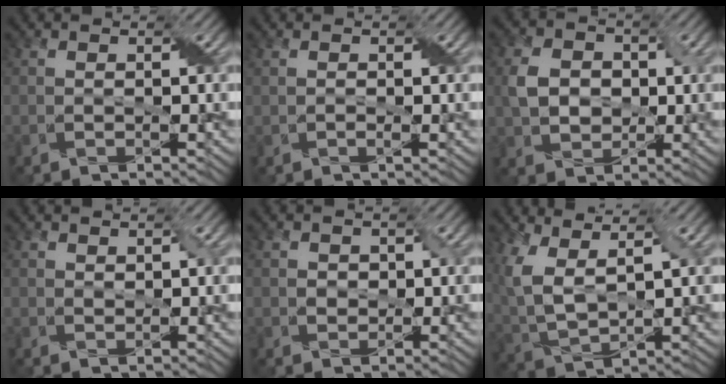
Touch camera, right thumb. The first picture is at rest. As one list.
[{"total": 0.0}, {"total": 4.9, "force": [0.3, 4.1, 2.7], "torque": [-0.060, -0.002, 0.005]}, {"total": 0.7, "force": [0.6, 0.3, 0.1], "torque": [-0.003, -0.004, 0.016]}, {"total": 1.4, "force": [0.1, 1.4, 0.4], "torque": [-0.009, -0.004, 0.003]}, {"total": 8.5, "force": [3.3, 4.1, 6.7], "torque": [-0.176, -0.005, 0.069]}]